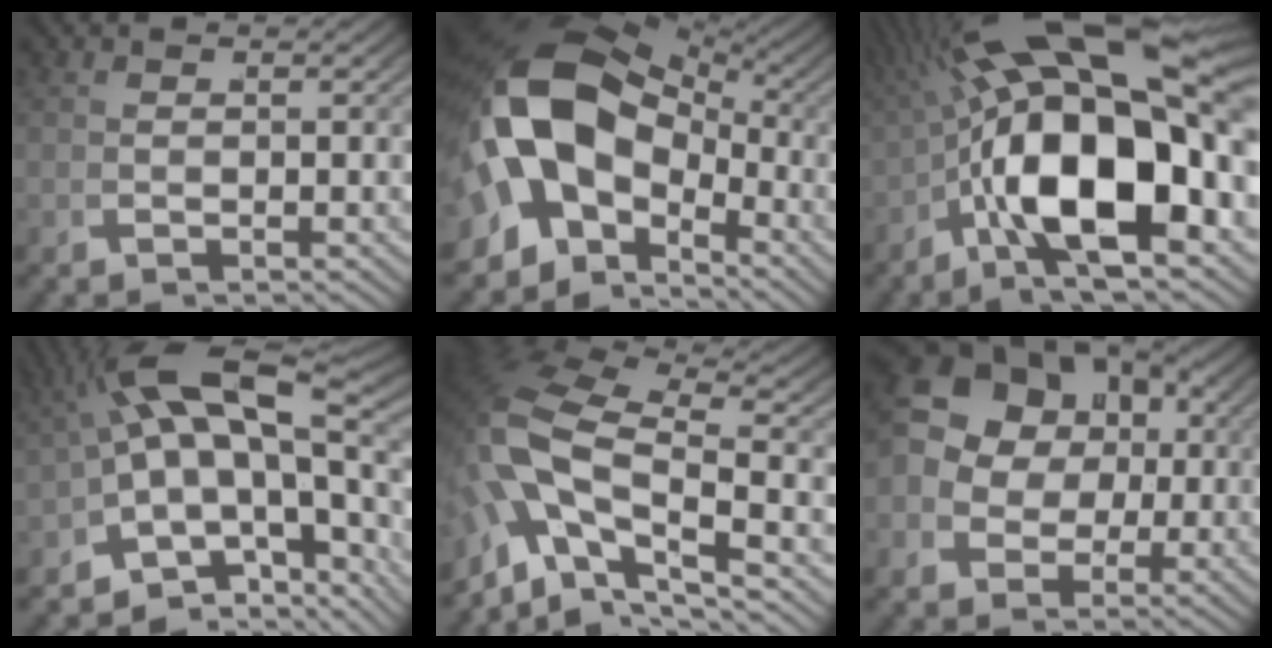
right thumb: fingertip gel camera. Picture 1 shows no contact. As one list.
[{"total": 16.0, "force": [-0.6, 10.7, 12.0], "torque": [-0.258, -0.044, 0.013]}, {"total": 18.2, "force": [0.5, 9.5, 15.5], "torque": [-0.287, -0.035, 0.022]}, {"total": 13.0, "force": [-1.2, 8.0, 10.1], "torque": [-0.194, -0.039, -0.004]}, {"total": 12.6, "force": [-0.8, 8.0, 9.8], "torque": [-0.227, -0.042, 0.004]}, {"total": 10.2, "force": [1.9, 7.7, 6.3], "torque": [-0.136, -0.010, 0.038]}]